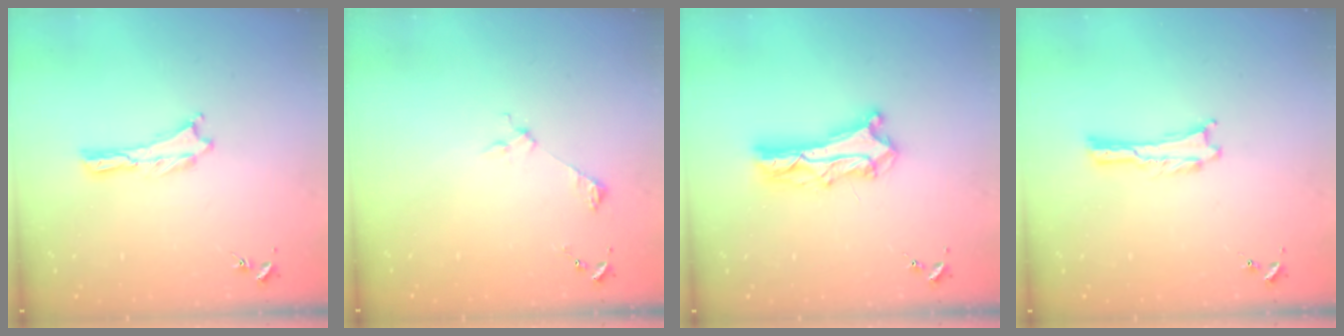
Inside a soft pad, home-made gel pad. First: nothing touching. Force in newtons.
{"total": 2.5, "press": 2.5, "slide": 0.2}
{"total": 8.3, "press": 8.3, "slide": 0.7}
{"total": 0.0}